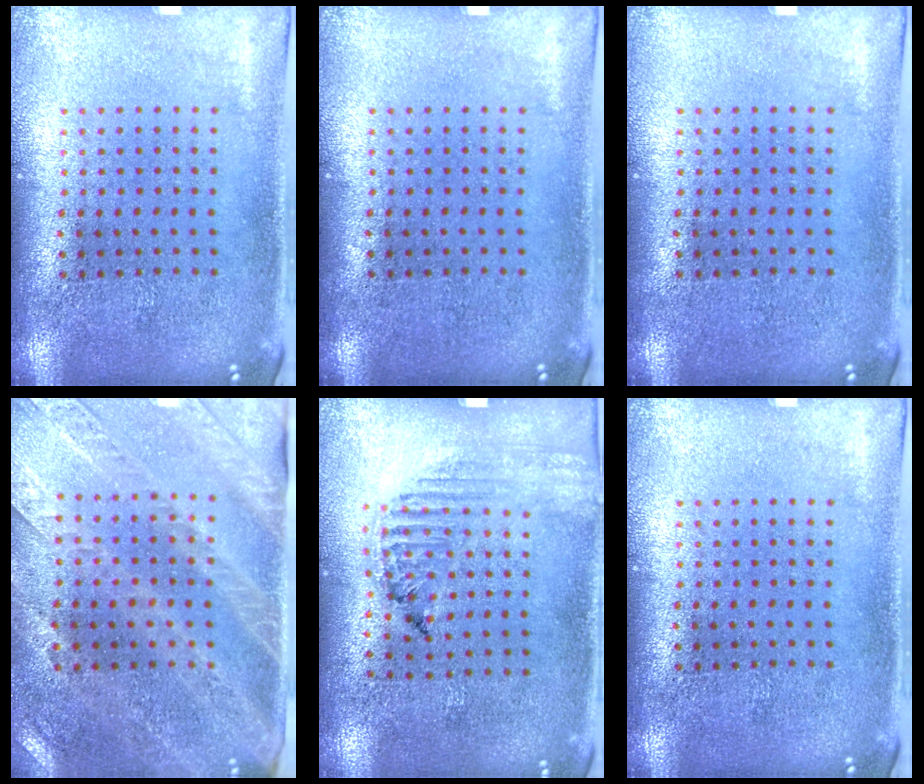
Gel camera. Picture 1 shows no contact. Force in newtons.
{"total": 0.0}
{"total": 0.0}
{"total": 3.0, "press": 2.6, "slide": 1.4}
{"total": 1.3, "press": 1.3, "slide": 0.2}
{"total": 0.0}